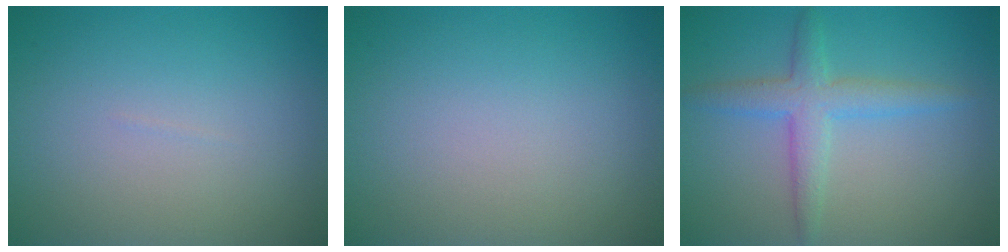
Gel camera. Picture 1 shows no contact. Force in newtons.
{"total": 0.0}
{"total": 3.3, "press": 3.3, "slide": 0.1}